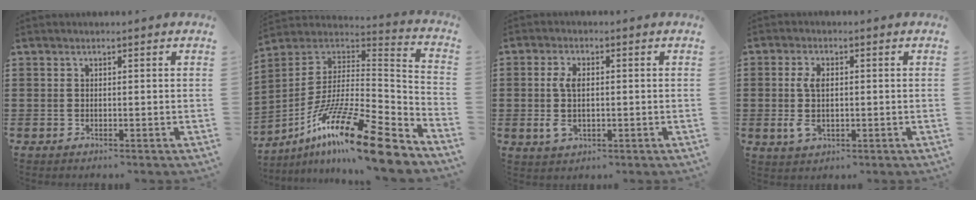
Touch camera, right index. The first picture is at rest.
{"total": 18.5, "force": [-12.5, 2.3, 13.4], "torque": [-0.246, 0.028, -0.225]}
{"total": 4.8, "force": [-0.3, 2.6, 4.0], "torque": [-0.090, 0.002, -0.010]}
{"total": 4.6, "force": [-0.2, 2.5, 3.9], "torque": [-0.089, 0.002, -0.008]}